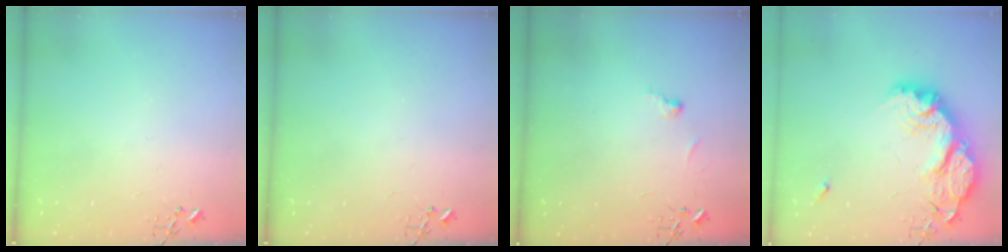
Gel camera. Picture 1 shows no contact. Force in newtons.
{"total": 0.0}
{"total": 3.4, "press": 3.4, "slide": 0.4}
{"total": 25.2, "press": 25.1, "slide": 2.0}